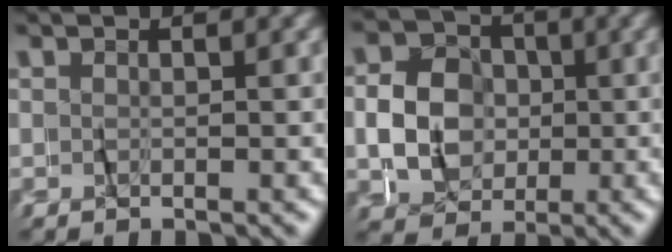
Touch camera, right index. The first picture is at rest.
{"total": 7.2, "force": [-0.7, 6.7, 2.6], "torque": [-0.055, -0.008, -0.021]}